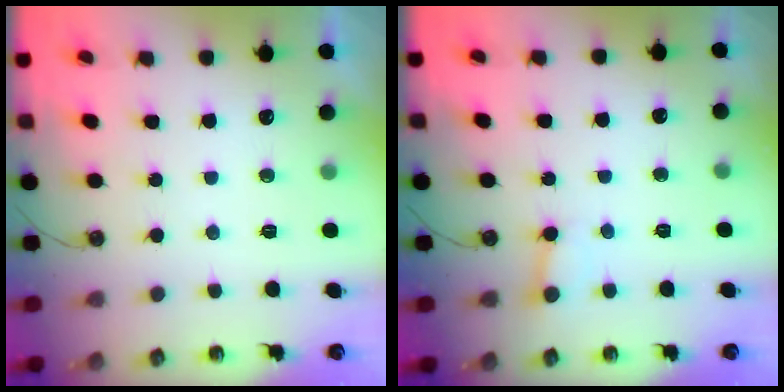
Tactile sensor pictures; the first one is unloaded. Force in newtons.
{"total": 2.7, "press": 2.7, "slide": 0.3}